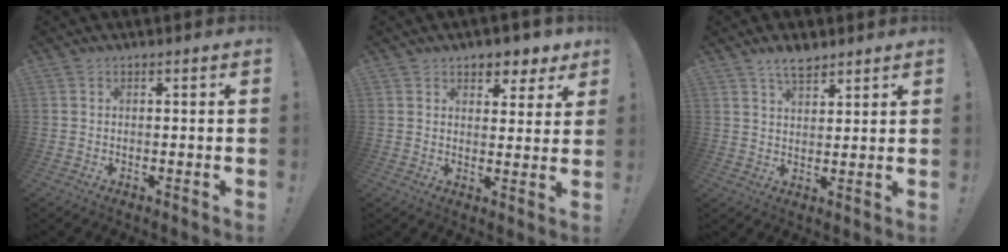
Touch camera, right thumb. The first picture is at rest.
{"total": 6.0, "force": [4.5, 3.5, 1.8], "torque": [-0.014, -0.032, 0.083]}
{"total": 5.8, "force": [4.5, 2.4, 2.7], "torque": [-0.048, -0.021, 0.082]}